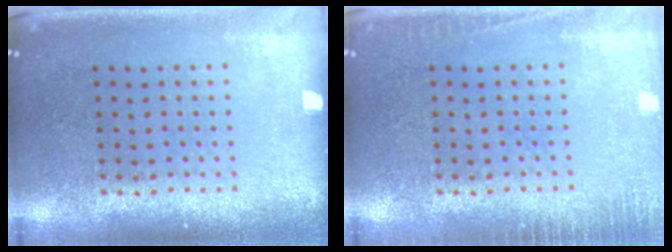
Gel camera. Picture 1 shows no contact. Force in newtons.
{"total": 1.6, "press": 1.6, "slide": 0.4}